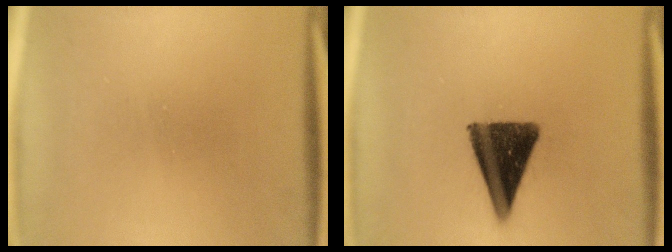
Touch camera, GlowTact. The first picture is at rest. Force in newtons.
{"total": 13.3}